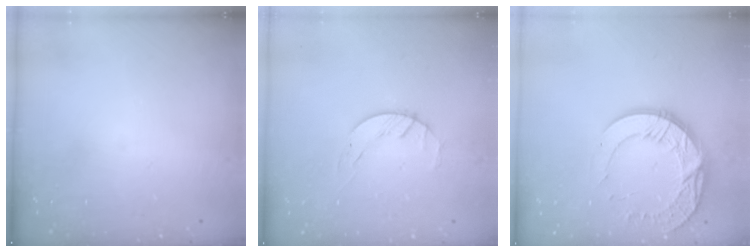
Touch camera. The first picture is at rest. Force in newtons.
{"total": 1.8, "press": 1.7, "slide": 0.3}
{"total": 17.8, "press": 17.7, "slide": 1.5}